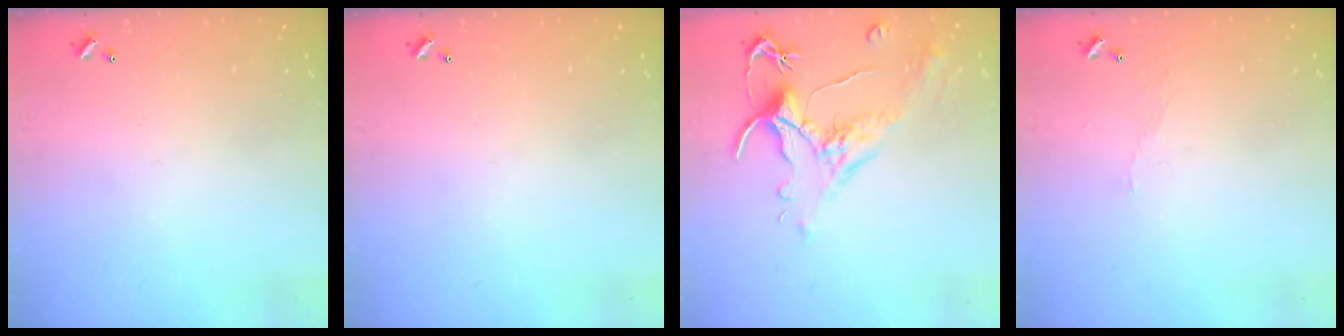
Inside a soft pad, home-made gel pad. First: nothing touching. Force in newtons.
{"total": 0.0}
{"total": 1.8, "press": 1.3, "slide": 1.3}
{"total": 2.8, "press": 2.8, "slide": 0.5}